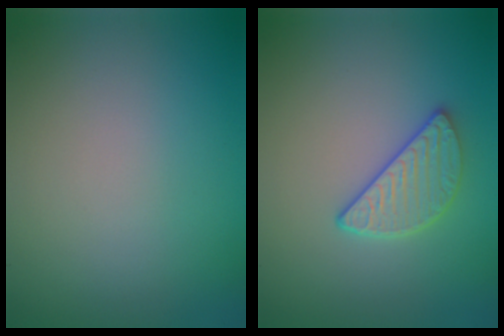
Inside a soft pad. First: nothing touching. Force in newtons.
{"total": 2.9, "press": 2.6, "slide": 1.3}